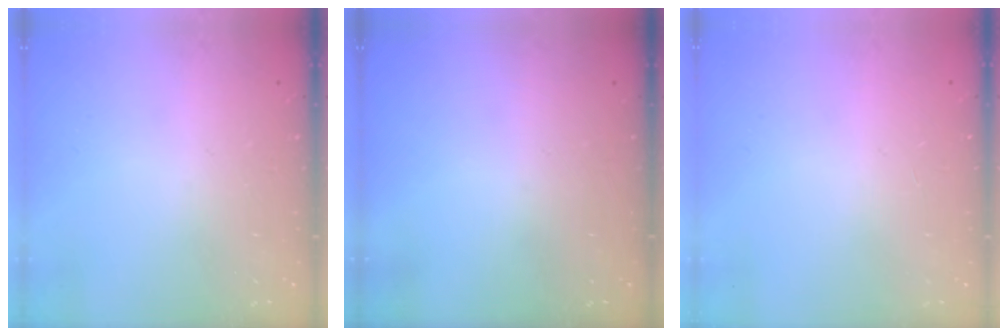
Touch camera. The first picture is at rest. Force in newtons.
{"total": 0.0}
{"total": 0.9, "press": 0.9, "slide": 0.1}